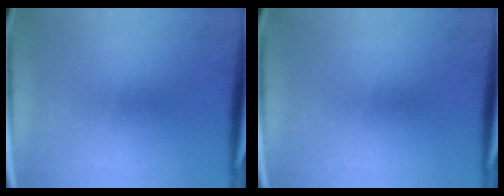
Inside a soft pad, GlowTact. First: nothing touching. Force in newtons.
{"total": 0.0}